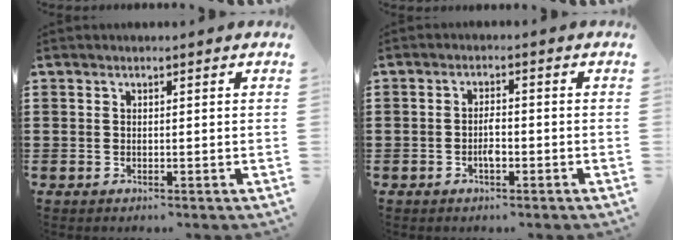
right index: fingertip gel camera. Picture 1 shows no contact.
{"total": 2.7, "force": [-0.9, 1.0, 2.3], "torque": [-0.051, 0.002, -0.019]}